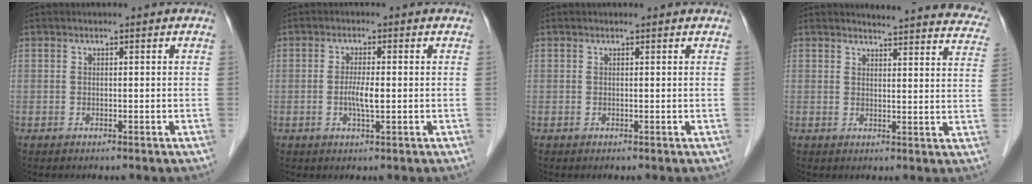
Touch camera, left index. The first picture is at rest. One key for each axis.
{"total": 2.9, "fx": -0.4, "fy": 0.4, "fz": 2.9, "tx": -0.058, "ty": -0.003, "tz": -0.007}
{"total": 1.1, "fx": 1.0, "fy": 0.1, "fz": 0.2, "tx": -0.012, "ty": 0.006, "tz": 0.010}
{"total": 19.2, "fx": 18.5, "fy": 2.4, "fz": 4.5, "tx": -0.040, "ty": -0.070, "tz": 0.189}